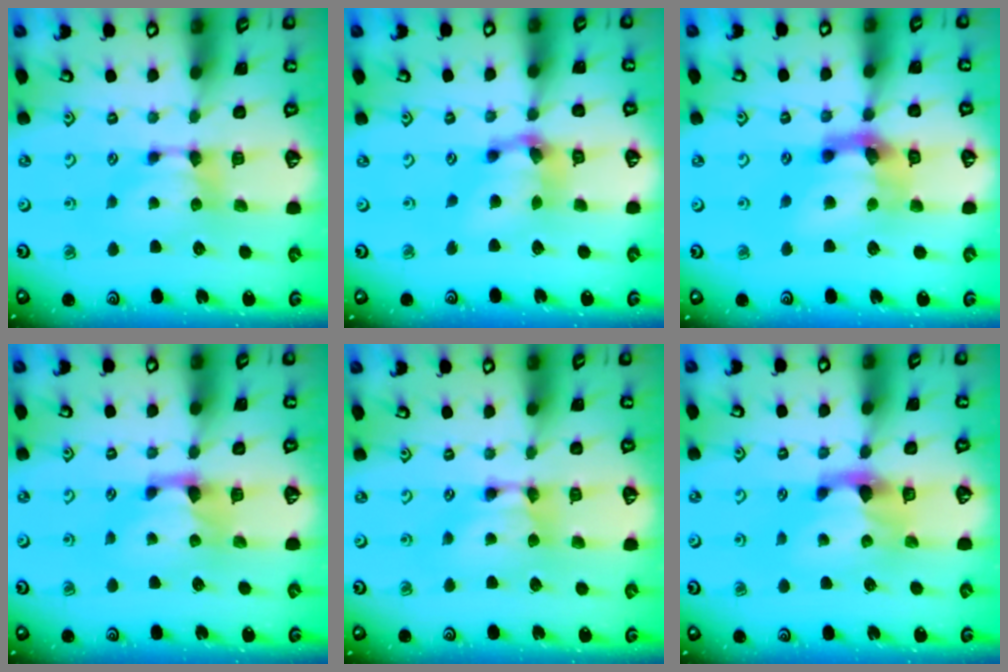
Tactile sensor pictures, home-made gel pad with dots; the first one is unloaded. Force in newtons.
{"total": 6.2, "press": 5.7, "slide": 2.4}
{"total": 9.1, "press": 8.8, "slide": 2.5}
{"total": 1.6, "press": 0.9, "slide": 1.3}
{"total": 1.8, "press": 1.8, "slide": 0.1}
{"total": 3.0, "press": 2.7, "slide": 1.3}